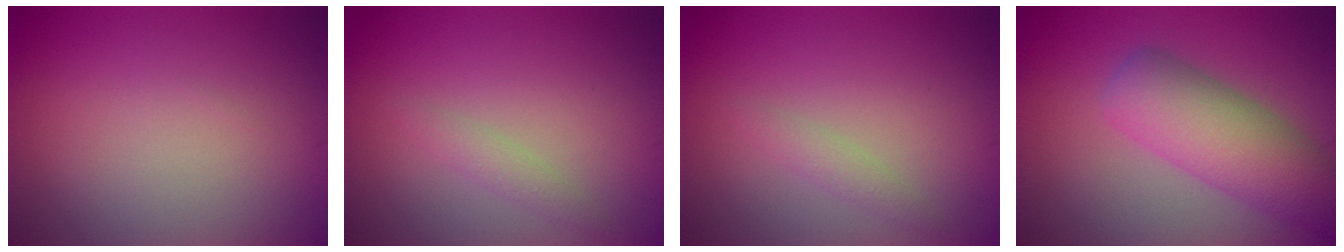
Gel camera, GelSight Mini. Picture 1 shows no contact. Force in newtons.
{"total": 1.2, "press": 1.2, "slide": 0.0}
{"total": 1.2, "press": 1.2, "slide": 0.0}
{"total": 6.7, "press": 6.7, "slide": 0.4}